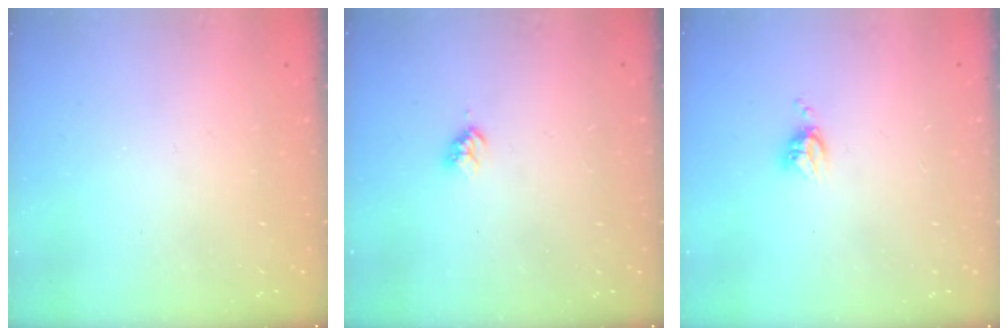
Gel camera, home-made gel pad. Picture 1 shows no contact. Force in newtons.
{"total": 2.9, "press": 2.9, "slide": 0.4}
{"total": 4.3, "press": 4.2, "slide": 0.6}